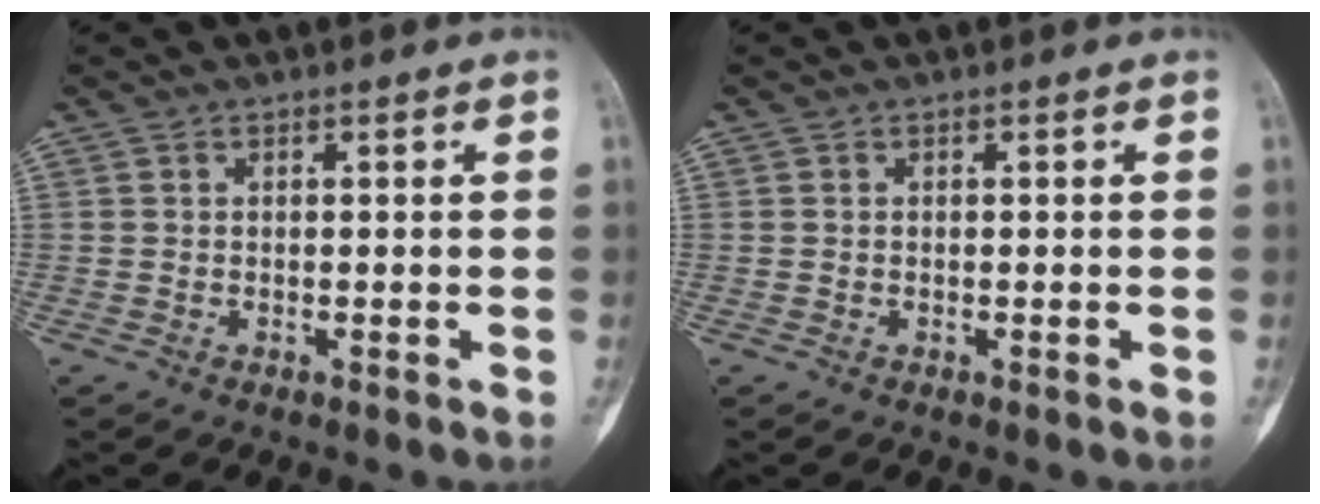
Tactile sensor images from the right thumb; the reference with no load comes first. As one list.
[{"total": 0.0}]